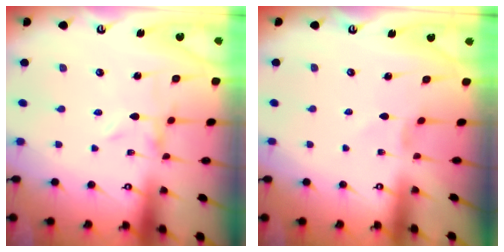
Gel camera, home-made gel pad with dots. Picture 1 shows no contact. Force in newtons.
{"total": 1.2, "press": 1.2, "slide": 0.3}